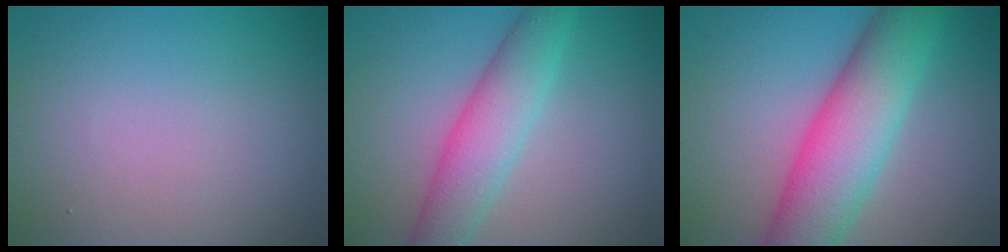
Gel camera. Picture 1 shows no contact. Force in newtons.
{"total": 5.0, "press": 5.0, "slide": 0.1}
{"total": 8.9, "press": 8.9, "slide": 0.4}